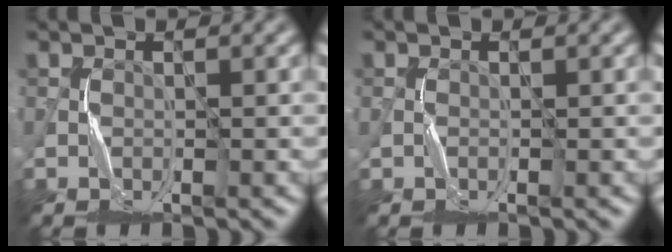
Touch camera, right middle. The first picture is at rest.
{"total": 0.5, "force": [-0.1, 0.2, 0.5], "torque": [-0.014, 0.001, -0.003]}